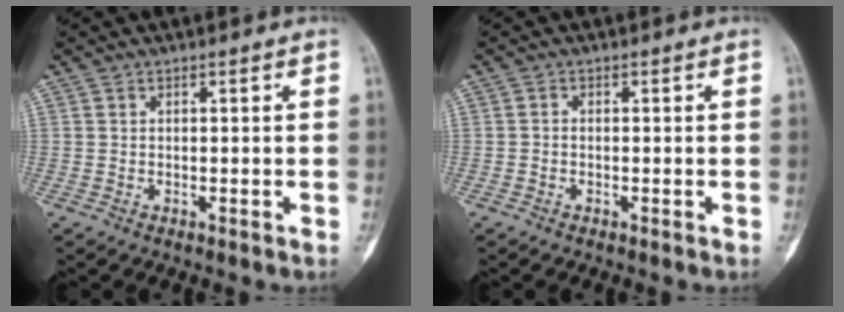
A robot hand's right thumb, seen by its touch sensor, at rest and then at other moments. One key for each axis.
{"total": 0.6, "fx": -0.3, "fy": 0.4, "fz": 0.4, "tx": -0.005, "ty": 0.001, "tz": -0.009}